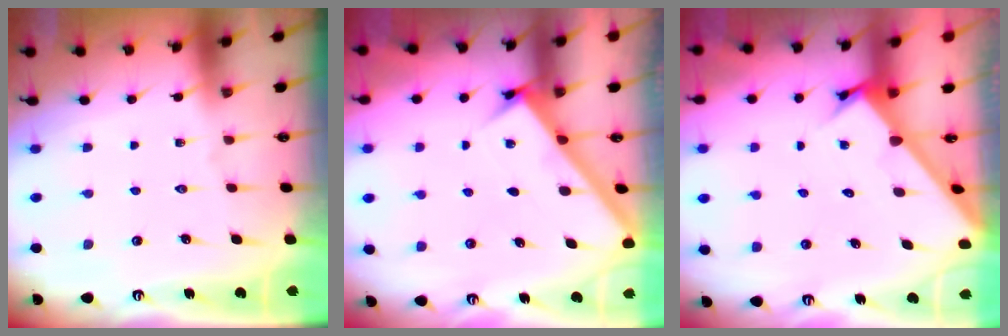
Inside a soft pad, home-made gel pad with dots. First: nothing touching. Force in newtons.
{"total": 3.1, "press": 3.1, "slide": 0.2}
{"total": 2.5, "press": 2.5, "slide": 0.2}